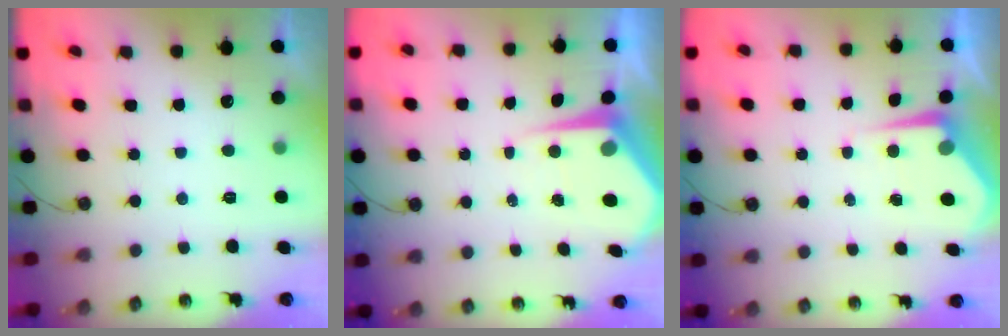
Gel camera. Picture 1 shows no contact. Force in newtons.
{"total": 6.7, "press": 6.7, "slide": 0.6}
{"total": 5.0, "press": 5.0, "slide": 0.4}